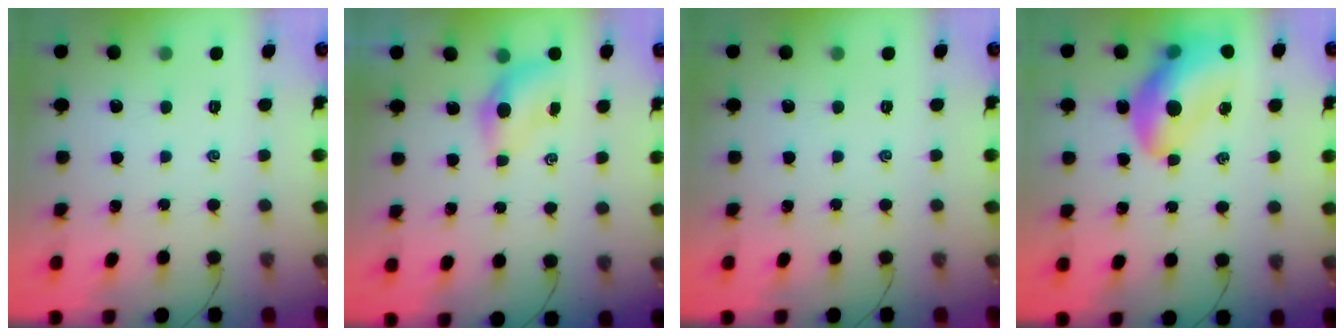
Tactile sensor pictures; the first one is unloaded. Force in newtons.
{"total": 4.0, "press": 3.9, "slide": 0.8}
{"total": 0.0}
{"total": 14.5, "press": 13.9, "slide": 4.1}